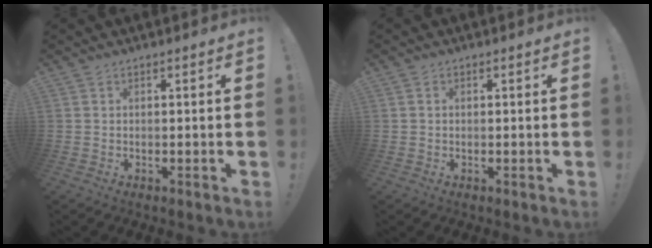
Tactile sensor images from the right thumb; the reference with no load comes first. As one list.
[{"total": 0.7, "force": [0.0, 0.7, 0.2], "torque": [-0.005, 0.004, 0.000]}]